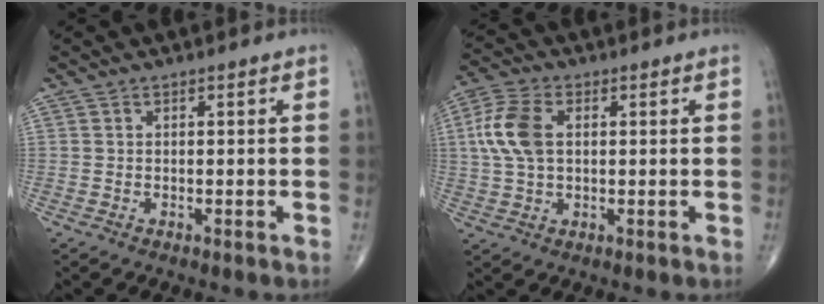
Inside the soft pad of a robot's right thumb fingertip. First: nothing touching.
{"total": 9.2, "force": [1.5, 5.5, 7.2], "torque": [-0.163, 0.012, 0.029]}